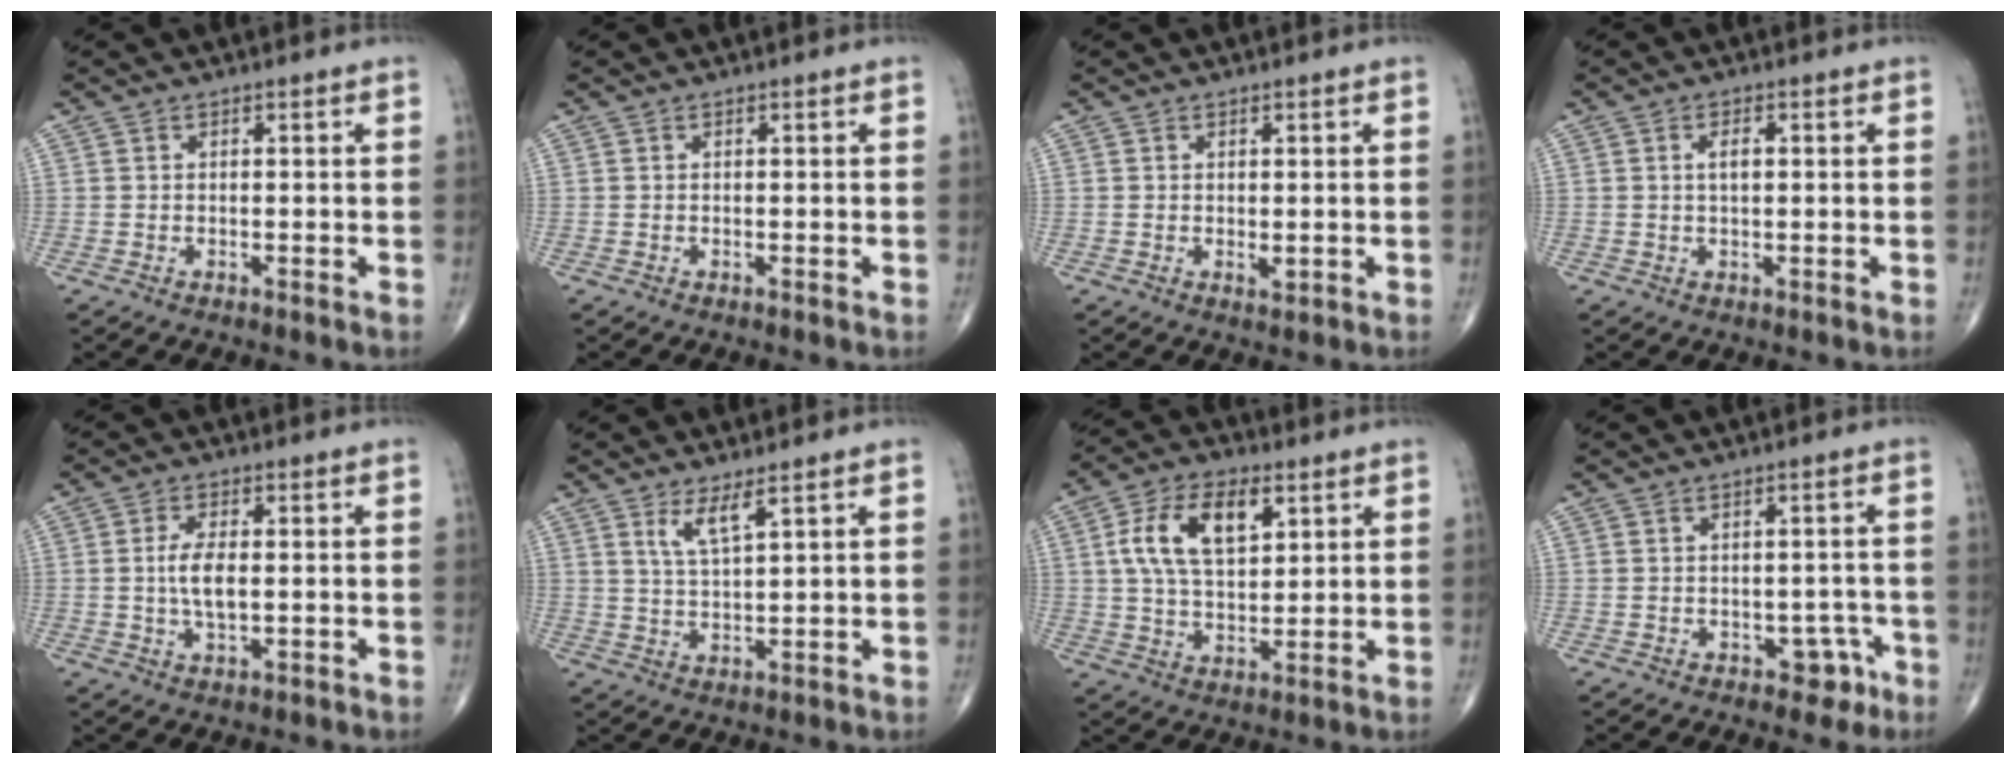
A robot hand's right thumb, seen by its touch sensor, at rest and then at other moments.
{"total": 0.0}
{"total": 1.0, "force": [0.0, 0.4, 0.9], "torque": [-0.012, -0.007, 0.001]}
{"total": 2.3, "force": [0.4, 1.1, 2.0], "torque": [-0.034, 0.002, 0.005]}
{"total": 5.4, "force": [-0.1, 2.3, 4.9], "torque": [-0.095, -0.006, -0.005]}
{"total": 4.2, "force": [2.6, 0.6, 3.3], "torque": [-0.067, -0.025, 0.056]}
{"total": 12.6, "force": [4.1, 6.7, 9.8], "torque": [-0.168, -0.004, 0.075]}
{"total": 3.7, "force": [-1.8, 2.7, 1.7], "torque": [0.005, 0.017, -0.021]}